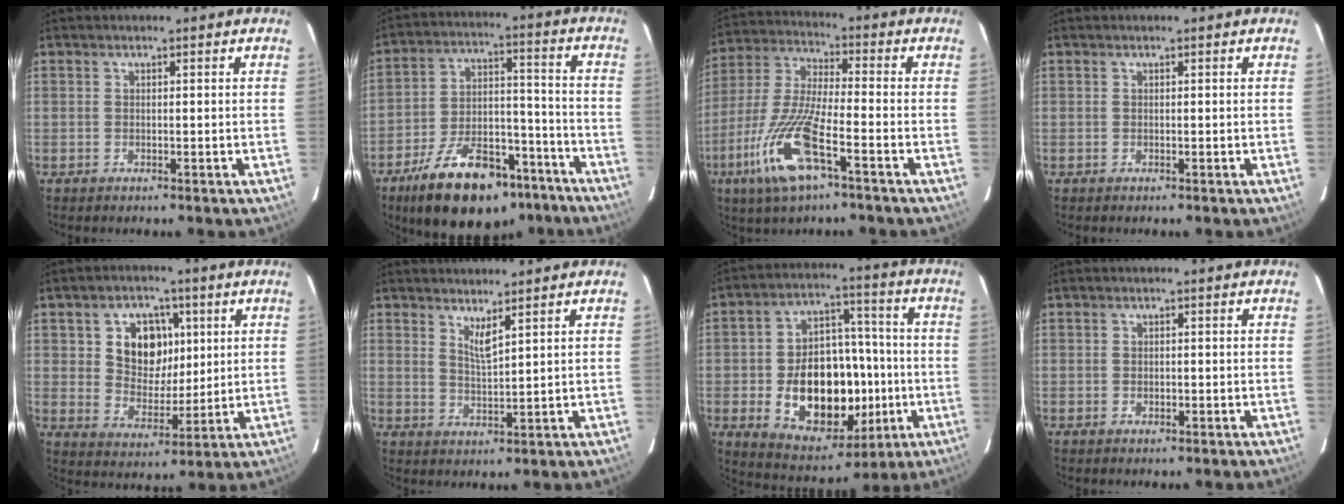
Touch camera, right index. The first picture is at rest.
{"total": 21.6, "force": [-15.2, 9.7, 12.0], "torque": [-0.216, 0.012, -0.224]}
{"total": 15.5, "force": [-7.4, 3.6, 13.1], "torque": [-0.290, -0.018, -0.150]}
{"total": 0.0}
{"total": 10.3, "force": [3.0, 8.1, 5.7], "torque": [-0.108, 0.012, 0.059]}
{"total": 3.4, "force": [2.5, 0.2, 2.3], "torque": [-0.040, -0.007, 0.043]}
{"total": 20.0, "force": [-3.9, 13.1, 14.5], "torque": [-0.274, 0.023, -0.036]}
{"total": 1.1, "force": [-0.2, 0.9, 0.6], "torque": [-0.008, 0.002, -0.004]}